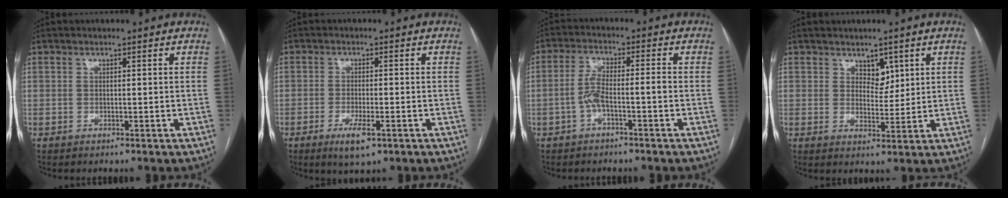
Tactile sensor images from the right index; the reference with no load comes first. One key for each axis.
{"total": 4.6, "fx": -2.3, "fy": 1.1, "fz": 3.8, "tx": -0.072, "ty": -0.007, "tz": -0.036}
{"total": 4.7, "fx": -1.8, "fy": 0.7, "fz": 4.2, "tx": -0.088, "ty": 0.021, "tz": -0.032}
{"total": 3.4, "fx": 1.9, "fy": 2.0, "fz": 1.9, "tx": -0.027, "ty": -0.001, "tz": 0.037}